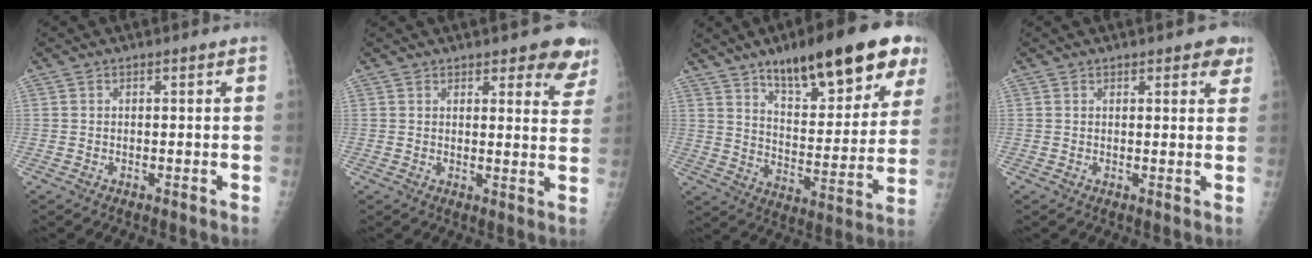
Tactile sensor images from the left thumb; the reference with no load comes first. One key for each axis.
{"total": 7.6, "fx": 6.0, "fy": 3.0, "fz": 3.7, "tx": -0.001, "ty": -0.032, "tz": 0.057}
{"total": 23.2, "fx": 14.2, "fy": 7.6, "fz": 16.6, "tx": -0.200, "ty": -0.049, "tz": 0.216}
{"total": 3.8, "fx": 2.4, "fy": 1.7, "fz": 2.4, "tx": -0.006, "ty": -0.009, "tz": 0.025}